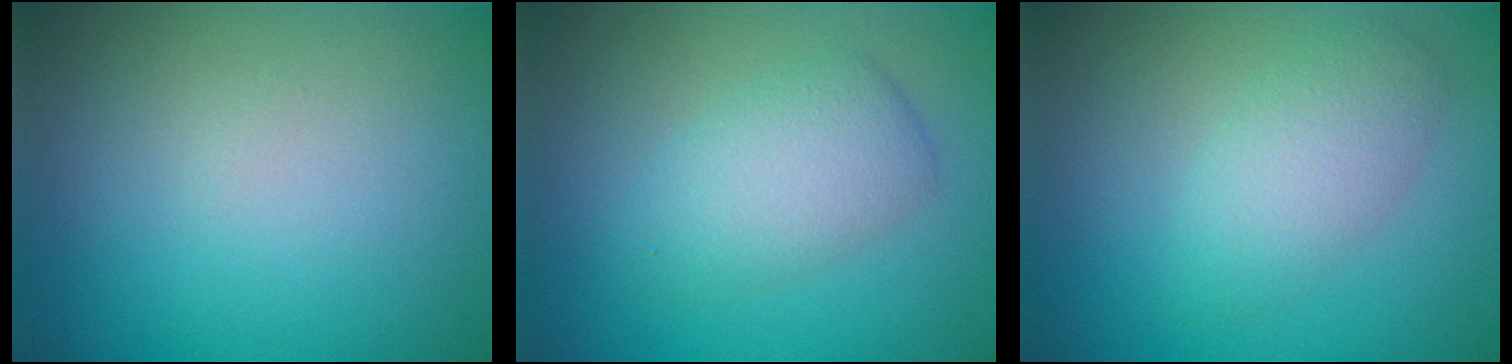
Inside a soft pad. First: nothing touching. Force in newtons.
{"total": 3.5, "press": 3.5, "slide": 0.1}
{"total": 2.9, "press": 2.9, "slide": 0.2}